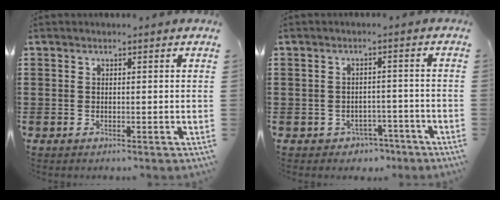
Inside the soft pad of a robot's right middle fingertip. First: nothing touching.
{"total": 2.3, "force": [-2.1, 0.9, -0.1], "torque": [-0.008, 0.001, -0.046]}